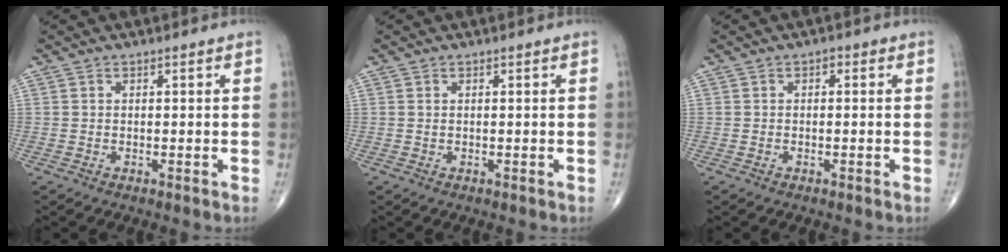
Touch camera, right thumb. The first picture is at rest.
{"total": 0.0}
{"total": 0.9, "force": [0.1, 0.6, 0.7], "torque": [0.000, 0.005, -0.007]}